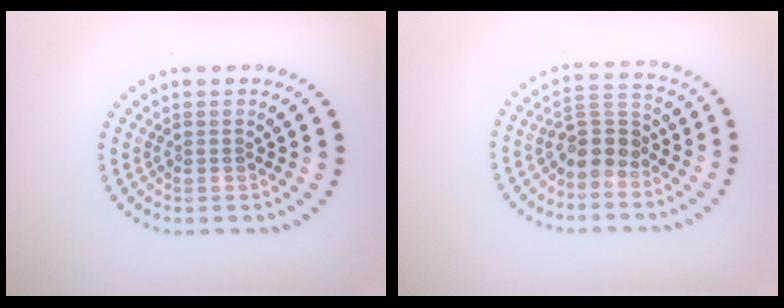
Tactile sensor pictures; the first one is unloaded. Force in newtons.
{"total": 3.6, "press": 3.3, "slide": 1.5}